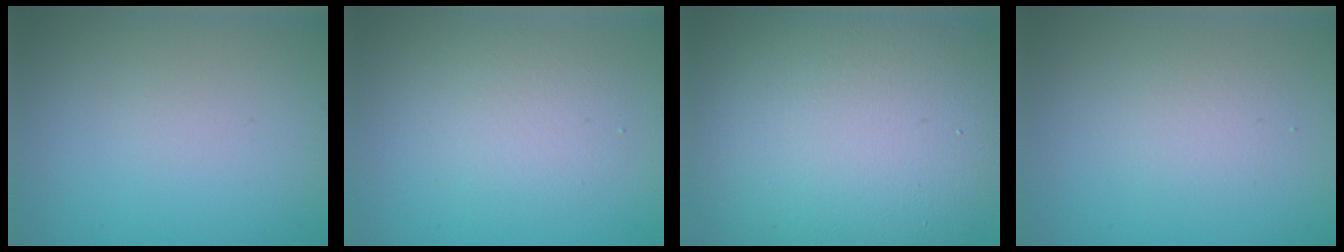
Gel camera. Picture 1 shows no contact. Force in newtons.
{"total": 2.8, "press": 2.8, "slide": 0.1}
{"total": 15.8, "press": 15.8, "slide": 1.3}
{"total": 2.1, "press": 2.1, "slide": 0.0}